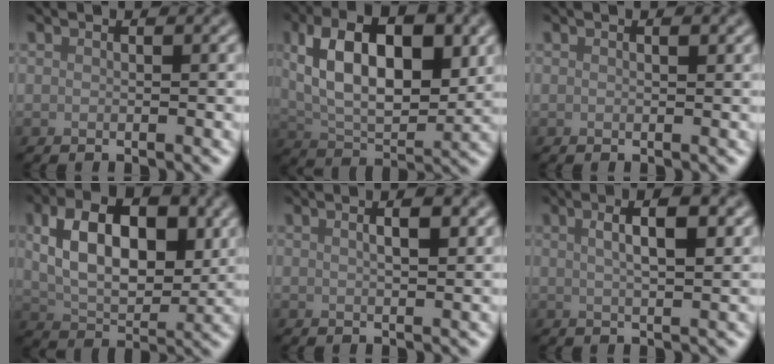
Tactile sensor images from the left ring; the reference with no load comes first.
{"total": 10.6, "force": [2.8, 5.6, 8.6], "torque": [-0.134, 0.006, 0.044]}
{"total": 0.6, "force": [0.3, 0.2, 0.4], "torque": [-0.005, 0.000, 0.005]}
{"total": 8.9, "force": [1.9, 5.2, 6.9], "torque": [-0.117, 0.007, 0.033]}
{"total": 3.0, "force": [1.3, 1.1, 2.5], "torque": [-0.015, 0.006, 0.003]}
{"total": 4.5, "force": [1.5, 1.4, 4.0], "torque": [-0.048, 0.014, 0.016]}